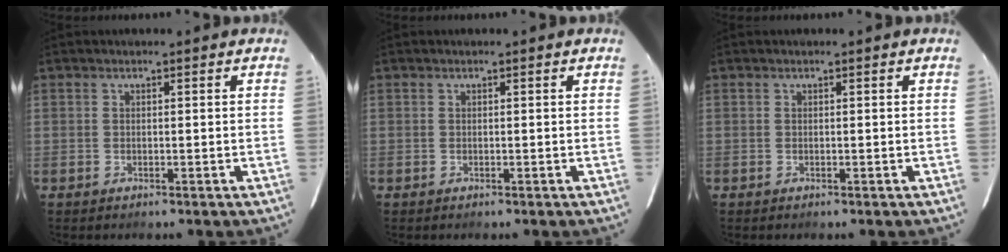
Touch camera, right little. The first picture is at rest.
{"total": 0.0}
{"total": 0.0}